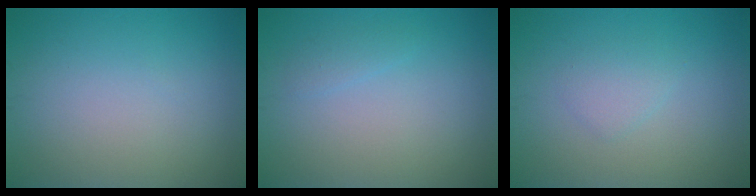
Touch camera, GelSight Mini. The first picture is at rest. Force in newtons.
{"total": 0.8, "press": 0.8, "slide": 0.0}
{"total": 1.4, "press": 1.4, "slide": 0.1}